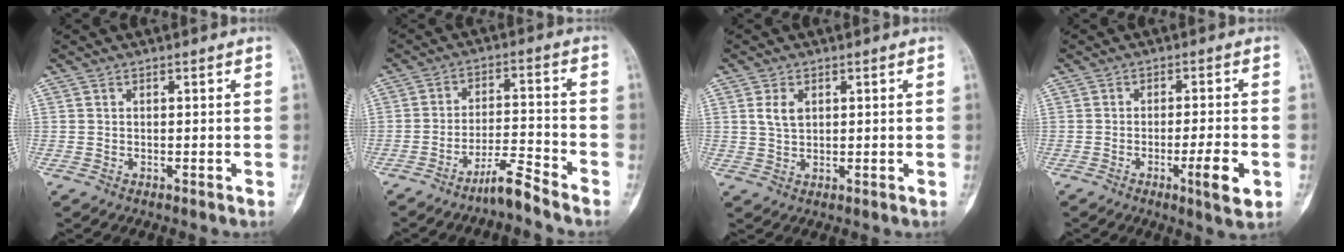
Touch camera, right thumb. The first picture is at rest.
{"total": 5.9, "force": [-5.1, -0.1, 3.1], "torque": [-0.053, 0.043, -0.096]}
{"total": 3.4, "force": [1.1, 2.1, 2.4], "torque": [-0.041, -0.002, 0.023]}
{"total": 6.6, "force": [-2.3, 0.8, 6.1], "torque": [-0.096, 0.002, -0.032]}